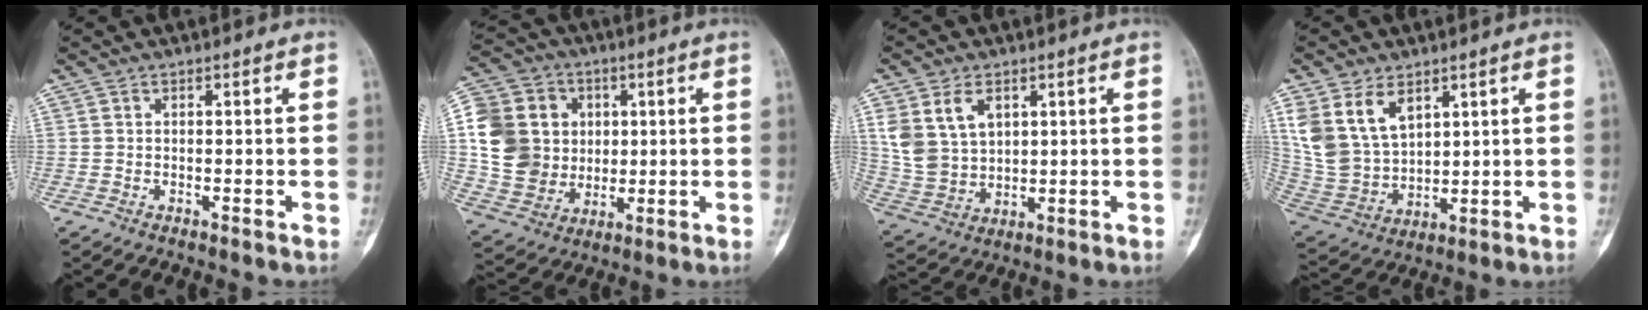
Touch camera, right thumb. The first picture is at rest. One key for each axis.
{"total": 17.8, "fx": 2.6, "fy": 15.4, "fz": 8.6, "tx": -0.141, "ty": 0.010, "tz": 0.059}
{"total": 10.4, "fx": 4.3, "fy": 7.0, "fz": 6.4, "tx": -0.108, "ty": -0.011, "tz": 0.101}
{"total": 13.7, "fx": 6.7, "fy": 8.7, "fz": 8.2, "tx": -0.146, "ty": -0.020, "tz": 0.156}